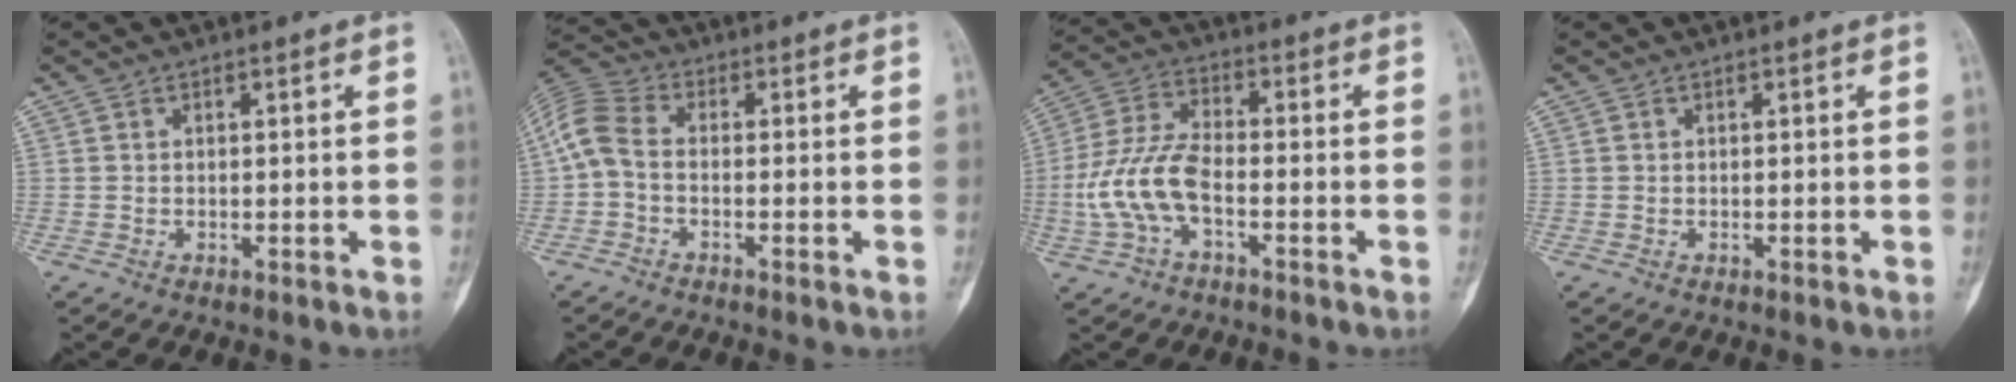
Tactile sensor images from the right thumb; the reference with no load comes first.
{"total": 6.4, "force": [-1.1, 3.7, 5.2], "torque": [-0.117, 0.019, -0.038]}
{"total": 10.7, "force": [-3.1, 5.2, 8.8], "torque": [-0.197, 0.032, -0.065]}
{"total": 0.0}